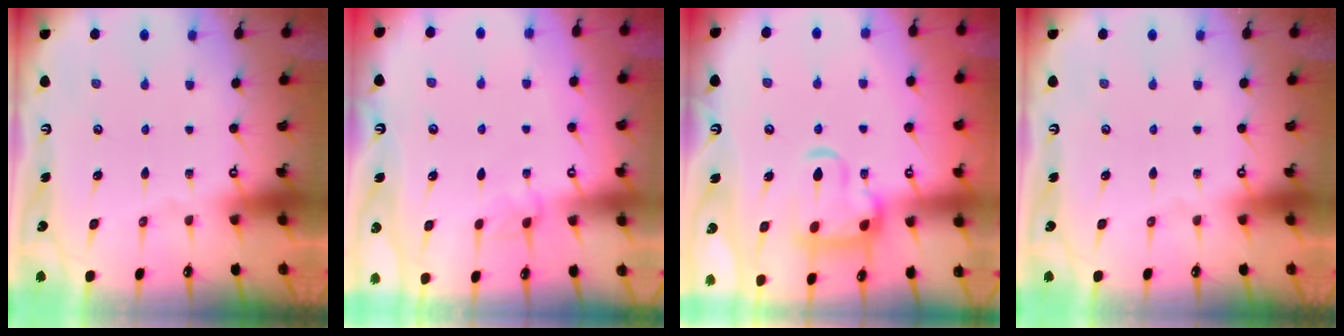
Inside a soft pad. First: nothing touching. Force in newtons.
{"total": 2.5, "press": 2.5, "slide": 0.5}
{"total": 7.0, "press": 6.8, "slide": 1.5}
{"total": 0.0}